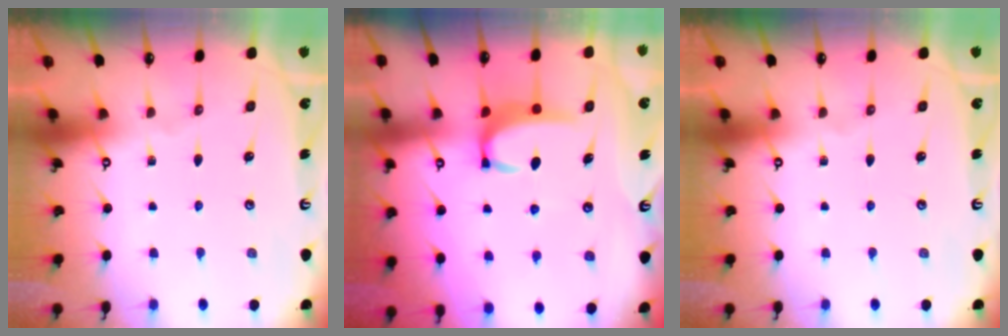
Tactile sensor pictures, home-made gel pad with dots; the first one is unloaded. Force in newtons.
{"total": 3.5, "press": 3.4, "slide": 0.5}
{"total": 0.0}